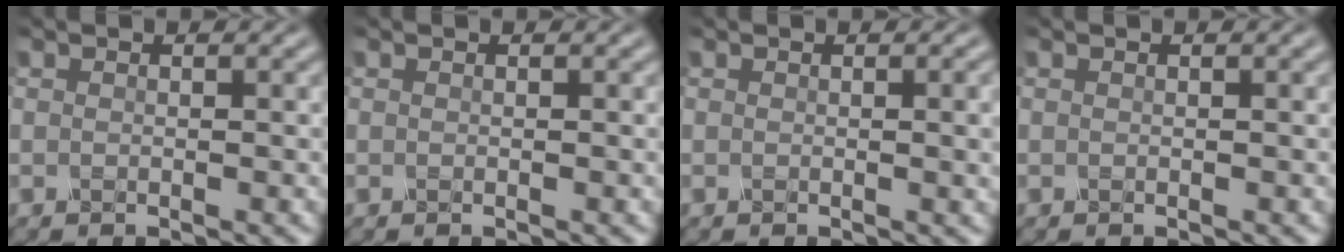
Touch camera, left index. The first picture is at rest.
{"total": 0.0}
{"total": 2.5, "force": [0.2, 0.7, 2.4], "torque": [-0.021, 0.003, -0.002]}
{"total": 0.0}